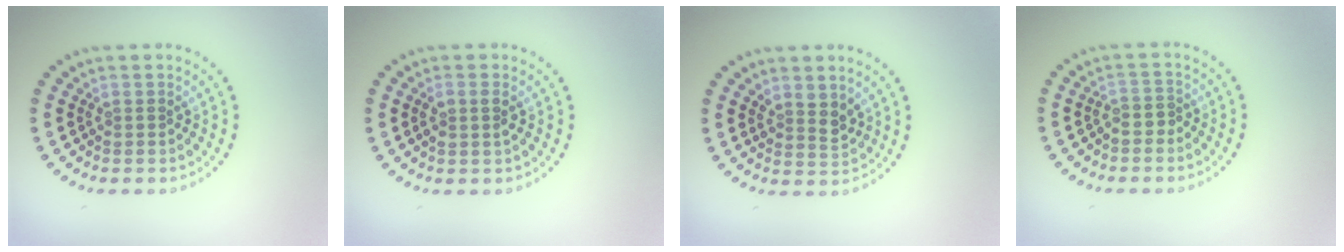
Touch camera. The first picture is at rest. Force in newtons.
{"total": 1.4, "press": 1.3, "slide": 0.5}
{"total": 1.9, "press": 1.6, "slide": 1.1}
{"total": 0.9, "press": 0.7, "slide": 0.7}